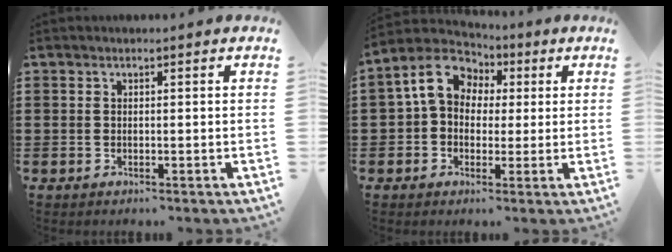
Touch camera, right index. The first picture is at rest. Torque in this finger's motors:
{"motor_torque": [2.02, 0.12, 0.81, 0.18]}